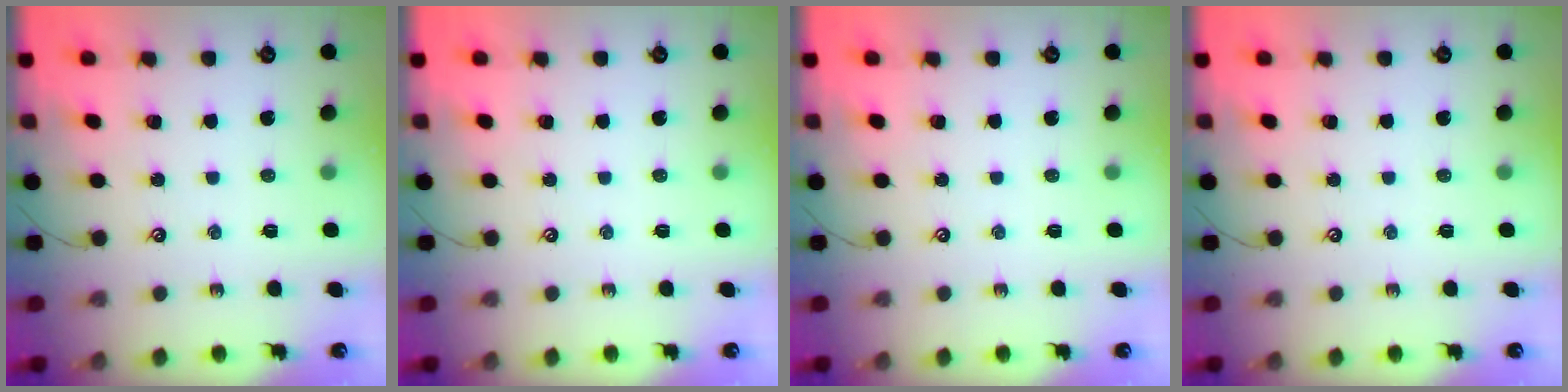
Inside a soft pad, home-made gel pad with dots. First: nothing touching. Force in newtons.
{"total": 0.0}
{"total": 0.0}
{"total": 0.0}